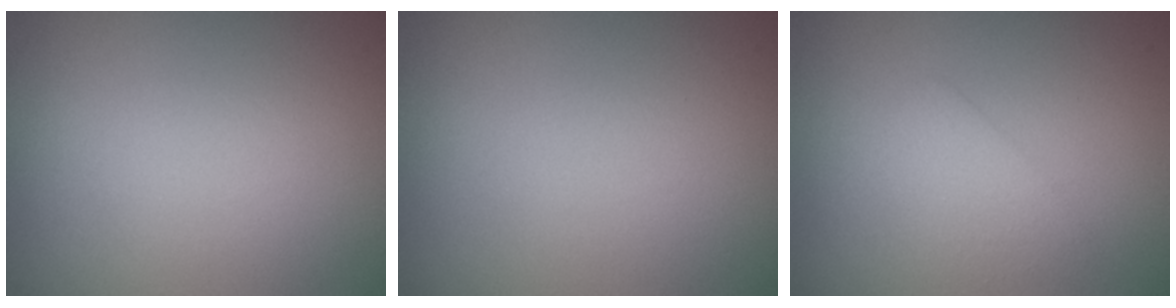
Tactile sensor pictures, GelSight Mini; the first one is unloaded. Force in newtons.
{"total": 0.0}
{"total": 2.2, "press": 2.2, "slide": 0.1}